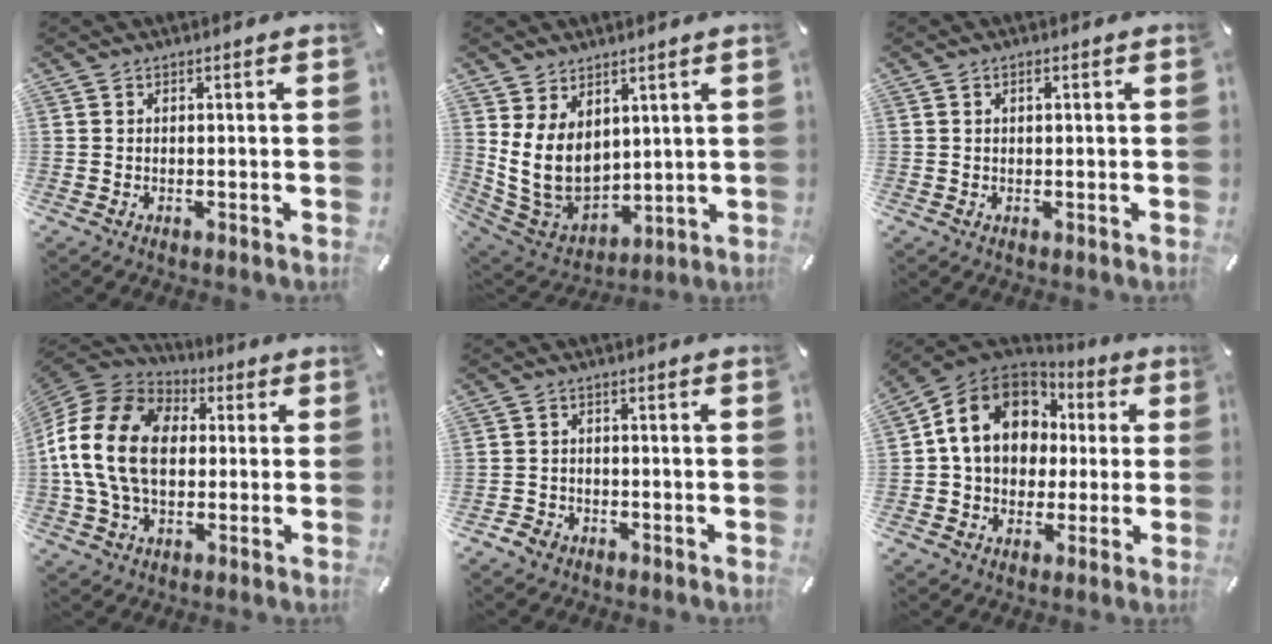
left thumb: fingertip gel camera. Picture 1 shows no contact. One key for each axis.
{"total": 11.6, "fx": 2.9, "fy": 9.1, "fz": 6.6, "tx": -0.149, "ty": -0.030, "tz": 0.060}
{"total": 1.2, "fx": 0.4, "fy": 0.6, "fz": 0.9, "tx": -0.019, "ty": 0.004, "tz": 0.006}
{"total": 18.6, "fx": -0.5, "fy": 14.0, "fz": 12.3, "tx": -0.270, "ty": 0.028, "tz": -0.015}
{"total": 2.9, "fx": -2.0, "fy": 2.0, "fz": 0.5, "tx": -0.015, "ty": 0.008, "tz": -0.044}
{"total": 14.4, "fx": 2.8, "fy": 12.1, "fz": 7.2, "tx": -0.157, "ty": 0.000, "tz": 0.056}